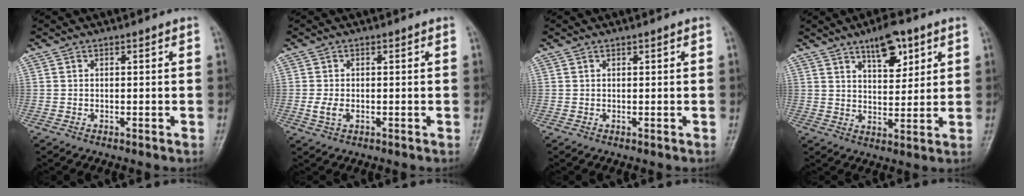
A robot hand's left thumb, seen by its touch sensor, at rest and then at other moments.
{"total": 2.7, "force": [-0.5, 1.8, 2.1], "torque": [-0.044, -0.003, -0.010]}
{"total": 0.0}
{"total": 8.4, "force": [4.9, 3.6, 5.8], "torque": [-0.066, -0.028, 0.078]}